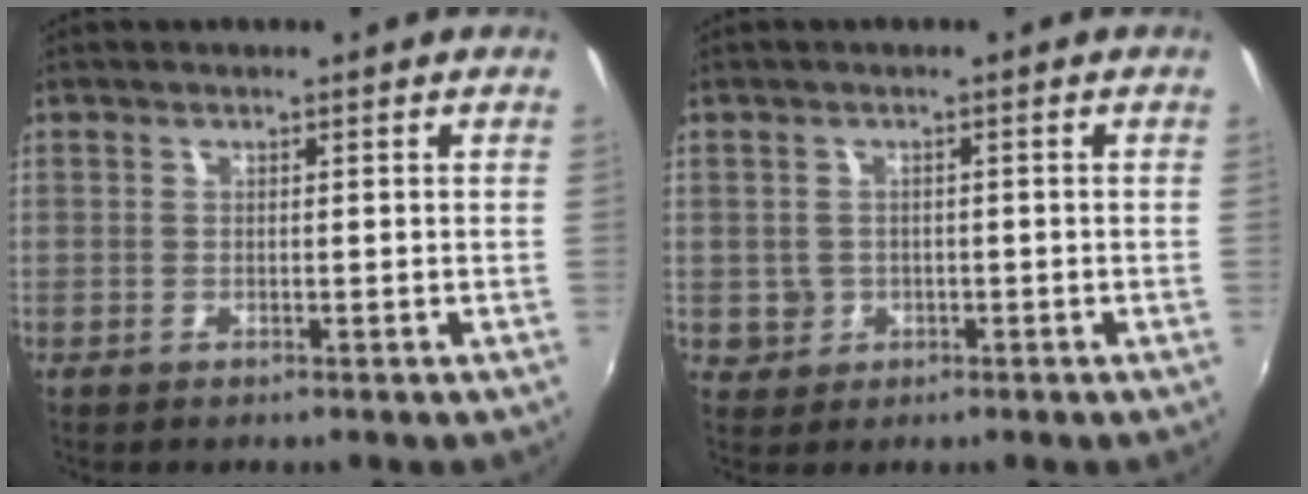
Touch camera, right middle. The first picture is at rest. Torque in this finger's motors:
{"motor_torque": [0.09, -0.19, 0.01, 0.01]}